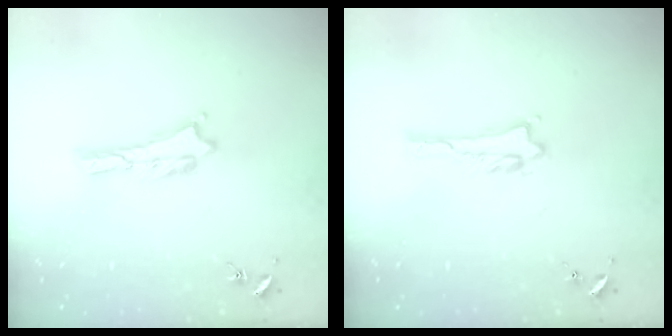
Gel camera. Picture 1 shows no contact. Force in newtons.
{"total": 1.0, "press": 1.0, "slide": 0.1}